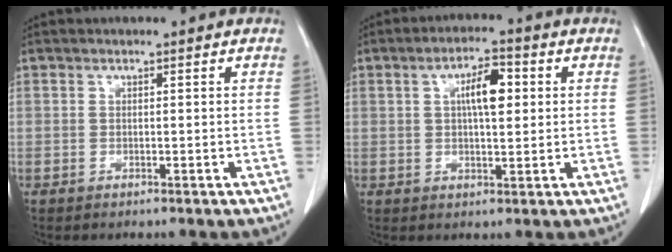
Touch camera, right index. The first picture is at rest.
{"total": 6.1, "force": [1.4, 1.9, 5.7], "torque": [-0.099, 0.010, 0.023]}